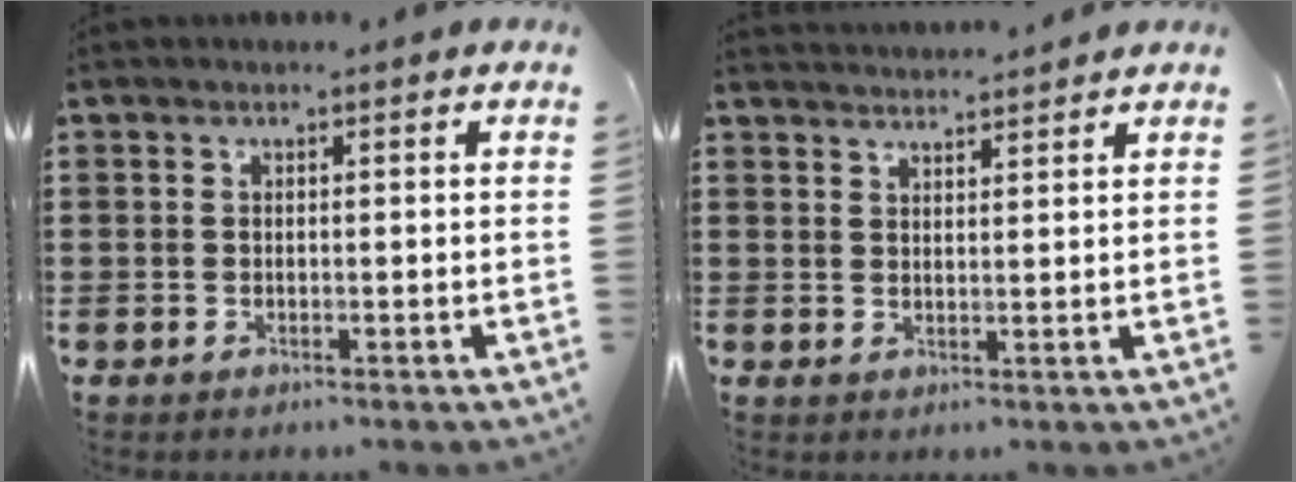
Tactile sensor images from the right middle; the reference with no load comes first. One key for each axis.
{"total": 2.5, "fx": 2.4, "fy": -0.2, "fz": -0.1, "tx": -0.005, "ty": -0.003, "tz": 0.047}